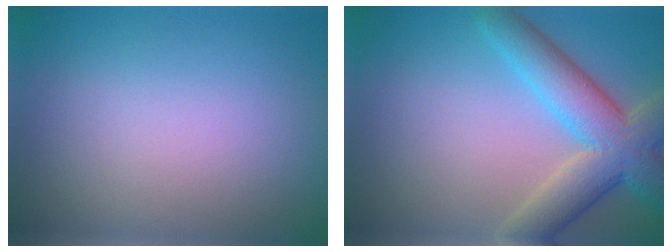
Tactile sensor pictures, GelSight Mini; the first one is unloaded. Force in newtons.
{"total": 7.3, "press": 7.3, "slide": 0.5}